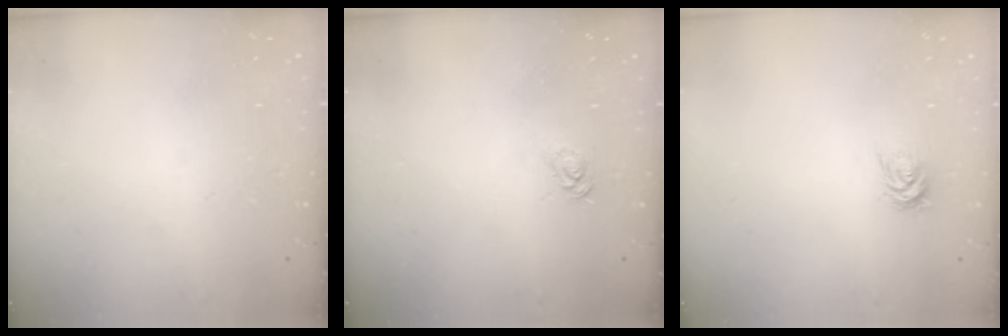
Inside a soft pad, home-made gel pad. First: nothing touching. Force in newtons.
{"total": 3.0, "press": 3.0, "slide": 0.2}
{"total": 3.3, "press": 3.3, "slide": 0.5}